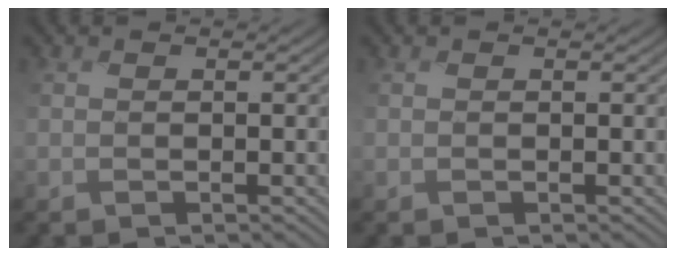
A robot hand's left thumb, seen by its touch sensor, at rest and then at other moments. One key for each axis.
{"total": 0.0}